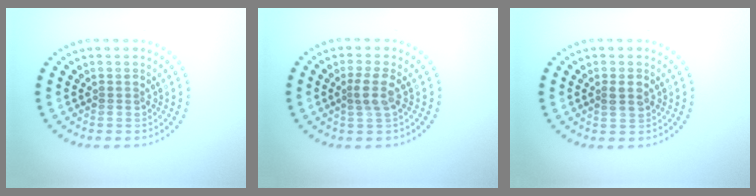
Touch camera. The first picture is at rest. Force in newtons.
{"total": 1.9, "press": 1.6, "slide": 0.9}
{"total": 1.4, "press": 1.4, "slide": 0.3}